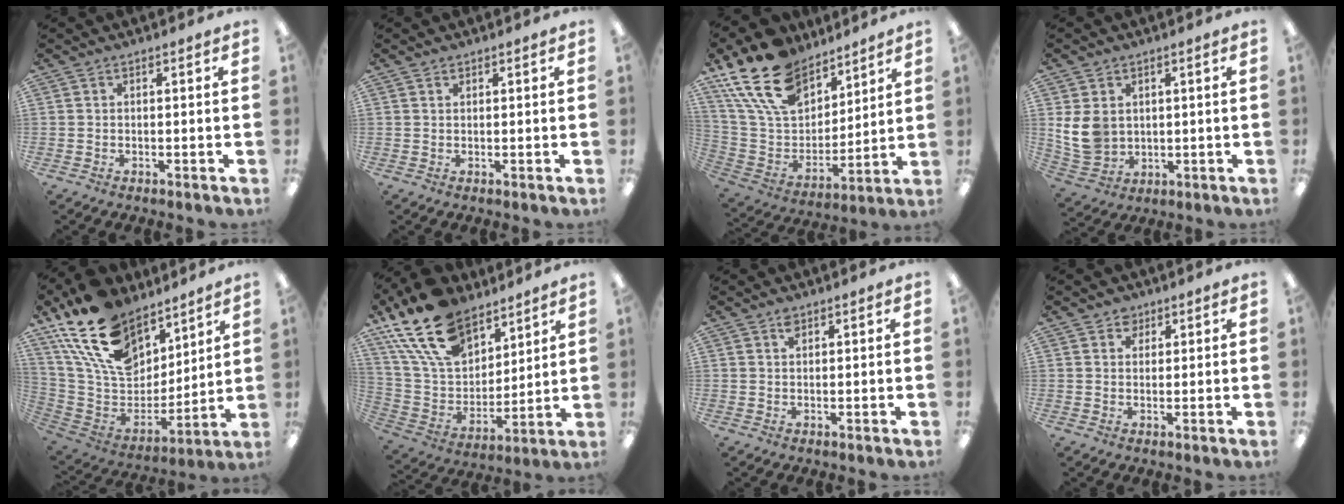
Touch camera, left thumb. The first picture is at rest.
{"total": 0.6, "force": [0.6, 0.3, 0.2], "torque": [-0.004, 0.000, 0.010]}
{"total": 20.6, "force": [14.1, 11.6, 9.5], "torque": [-0.194, -0.075, 0.266]}
{"total": 8.2, "force": [1.8, 6.7, 4.4], "torque": [-0.109, 0.003, 0.039]}
{"total": 22.1, "force": [13.9, 13.0, 11.3], "torque": [-0.238, -0.074, 0.258]}
{"total": 21.1, "force": [14.3, 11.8, 10.2], "torque": [-0.212, -0.075, 0.265]}
{"total": 1.7, "force": [1.2, 0.8, 0.9], "torque": [-0.012, -0.005, 0.020]}
{"total": 2.8, "force": [1.8, 2.0, 0.4], "torque": [0.003, -0.005, 0.031]}